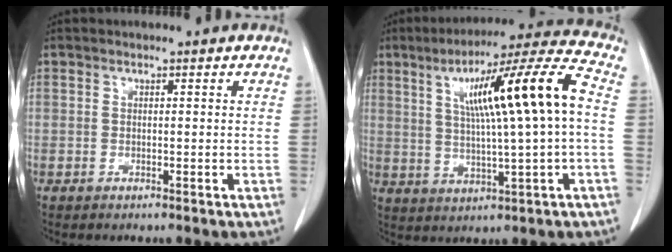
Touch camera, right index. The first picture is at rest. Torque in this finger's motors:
{"motor_torque": [1.68, 0.31, 0.78, 0.21]}